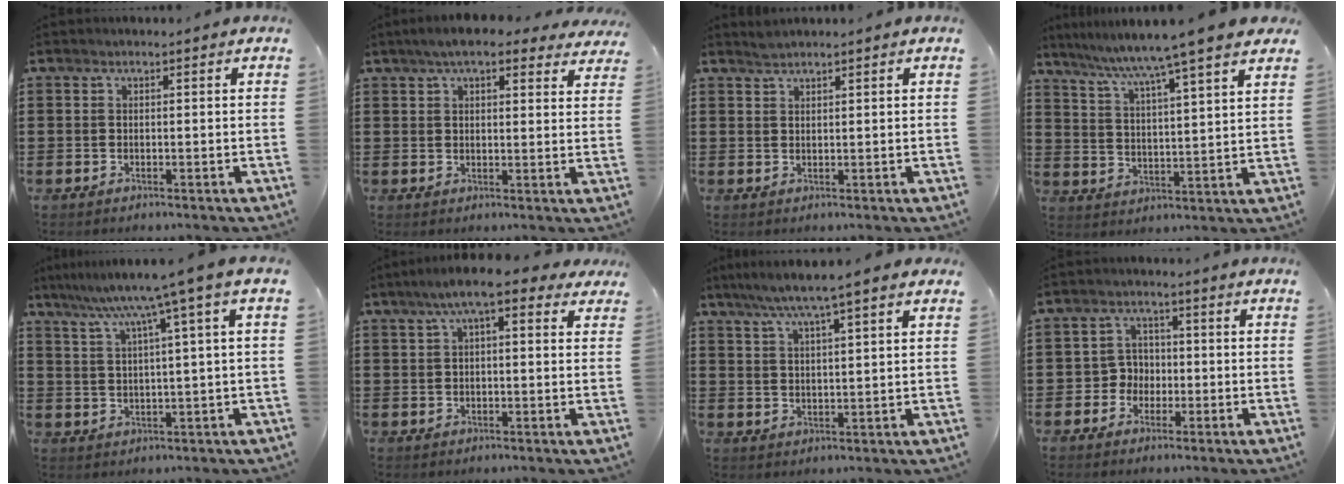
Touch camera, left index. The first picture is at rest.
{"total": 6.1, "force": [4.9, 1.4, 3.4], "torque": [-0.070, -0.003, 0.088]}
{"total": 1.2, "force": [1.2, 0.0, 0.1], "torque": [-0.005, 0.000, 0.022]}
{"total": 6.8, "force": [5.7, -1.5, 3.3], "torque": [-0.088, -0.041, 0.088]}
{"total": 7.1, "force": [3.9, -0.9, 5.9], "torque": [-0.128, -0.022, 0.059]}
{"total": 7.3, "force": [4.2, 1.6, 5.7], "torque": [-0.110, 0.004, 0.071]}
{"total": 5.1, "force": [4.0, -0.2, 3.3], "torque": [-0.075, -0.012, 0.067]}
{"total": 3.6, "force": [-1.2, 3.2, 1.1], "torque": [-0.033, 0.007, -0.027]}